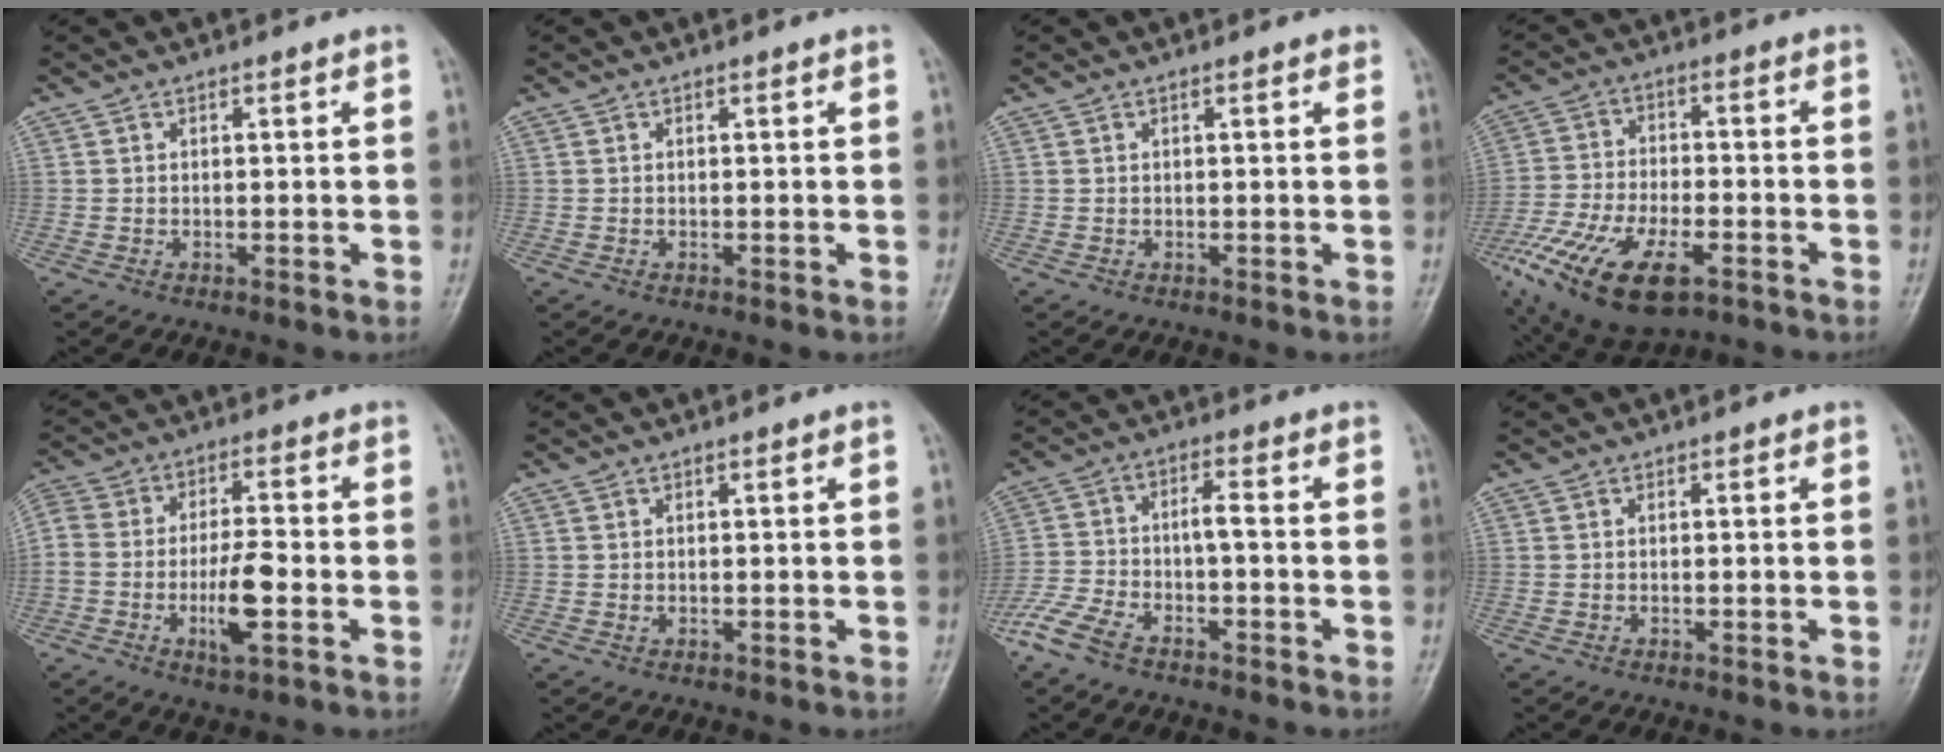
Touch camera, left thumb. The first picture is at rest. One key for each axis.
{"total": 0.0}
{"total": 1.2, "fx": 0.7, "fy": 0.2, "fz": 1.0, "tx": -0.016, "ty": 0.009, "tz": 0.010}
{"total": 18.6, "fx": -8.9, "fy": 8.3, "fz": 14.0, "tx": -0.301, "ty": 0.003, "tz": -0.152}
{"total": 12.6, "fx": -3.5, "fy": 5.1, "fz": 11.0, "tx": -0.213, "ty": 0.022, "tz": -0.062}
{"total": 0.7, "fx": 0.2, "fy": 0.2, "fz": 0.7, "tx": -0.017, "ty": 0.012, "tz": 0.008}
{"total": 8.5, "fx": -5.0, "fy": 2.5, "fz": 6.4, "tx": -0.145, "ty": 0.026, "tz": -0.099}
{"total": 0.0}